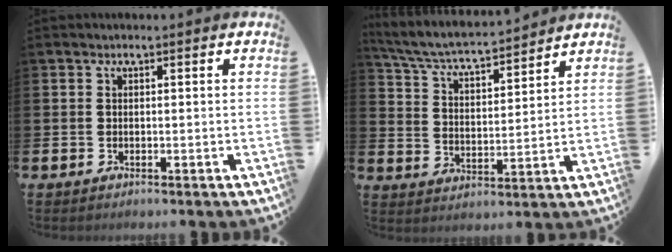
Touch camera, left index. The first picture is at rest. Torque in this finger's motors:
{"motor_torque": [0.84, -1.00, 0.27, 0.17]}